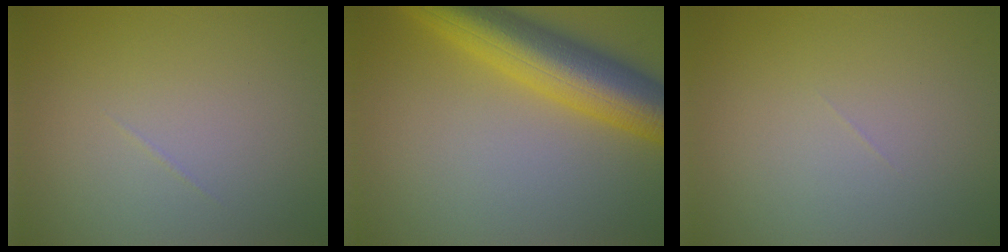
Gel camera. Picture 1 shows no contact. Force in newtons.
{"total": 9.6, "press": 9.6, "slide": 0.3}
{"total": 0.0}